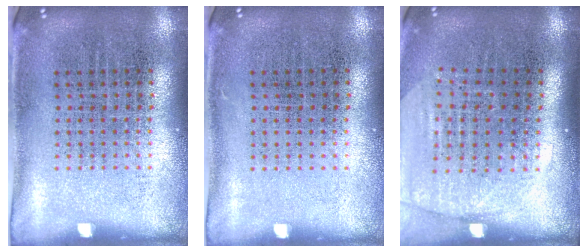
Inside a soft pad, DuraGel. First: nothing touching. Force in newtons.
{"total": 0.0}
{"total": 1.7, "press": 1.5, "slide": 0.8}